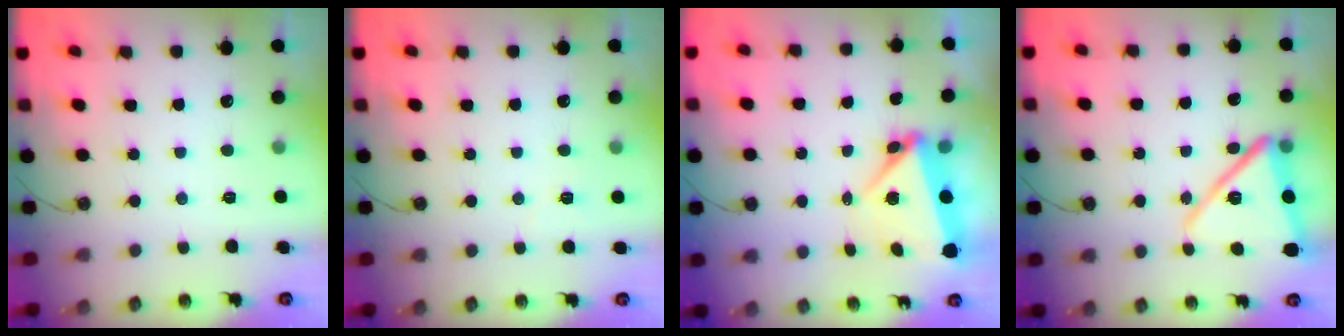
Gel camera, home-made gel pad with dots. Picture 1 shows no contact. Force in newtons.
{"total": 4.1, "press": 4.0, "slide": 0.8}
{"total": 6.2, "press": 6.2, "slide": 0.2}
{"total": 16.1, "press": 15.3, "slide": 5.1}